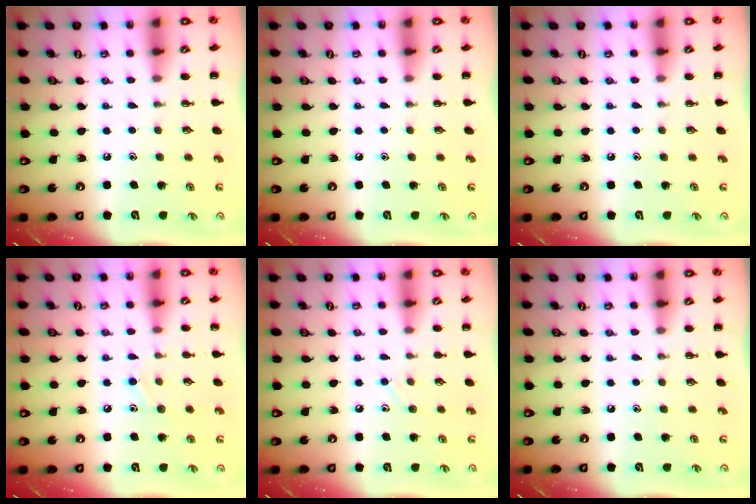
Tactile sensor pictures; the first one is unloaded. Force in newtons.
{"total": 0.0}
{"total": 0.0}
{"total": 8.0, "press": 7.6, "slide": 2.3}
{"total": 4.2, "press": 3.9, "slide": 1.5}
{"total": 0.0}